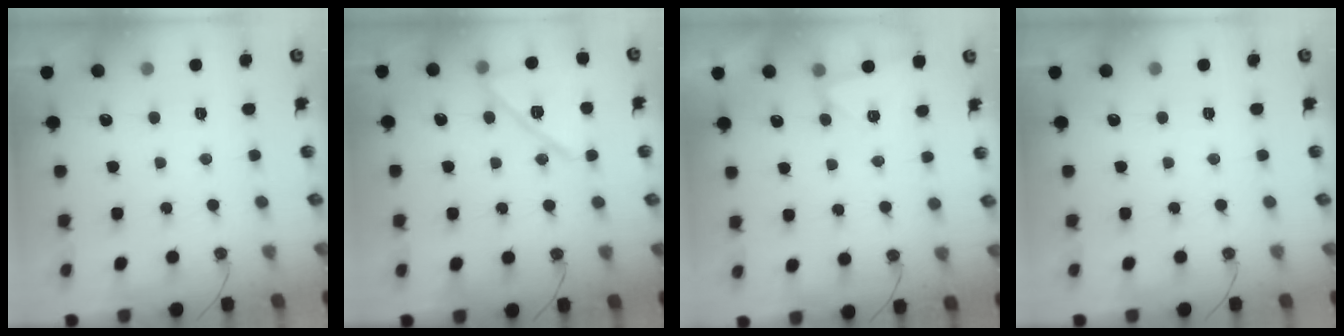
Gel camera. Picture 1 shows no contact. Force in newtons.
{"total": 13.1, "press": 13.1, "slide": 0.8}
{"total": 2.4, "press": 2.0, "slide": 1.2}
{"total": 0.0}